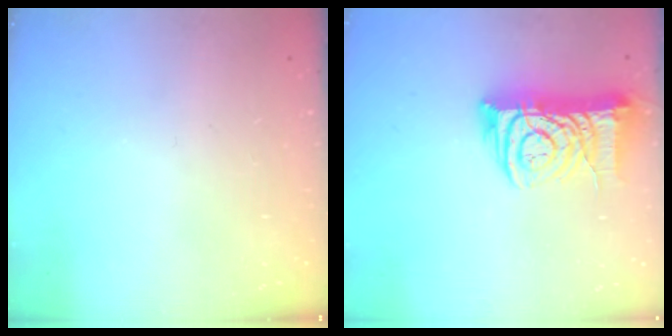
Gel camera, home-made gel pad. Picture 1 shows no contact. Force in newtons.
{"total": 12.8, "press": 12.7, "slide": 1.5}